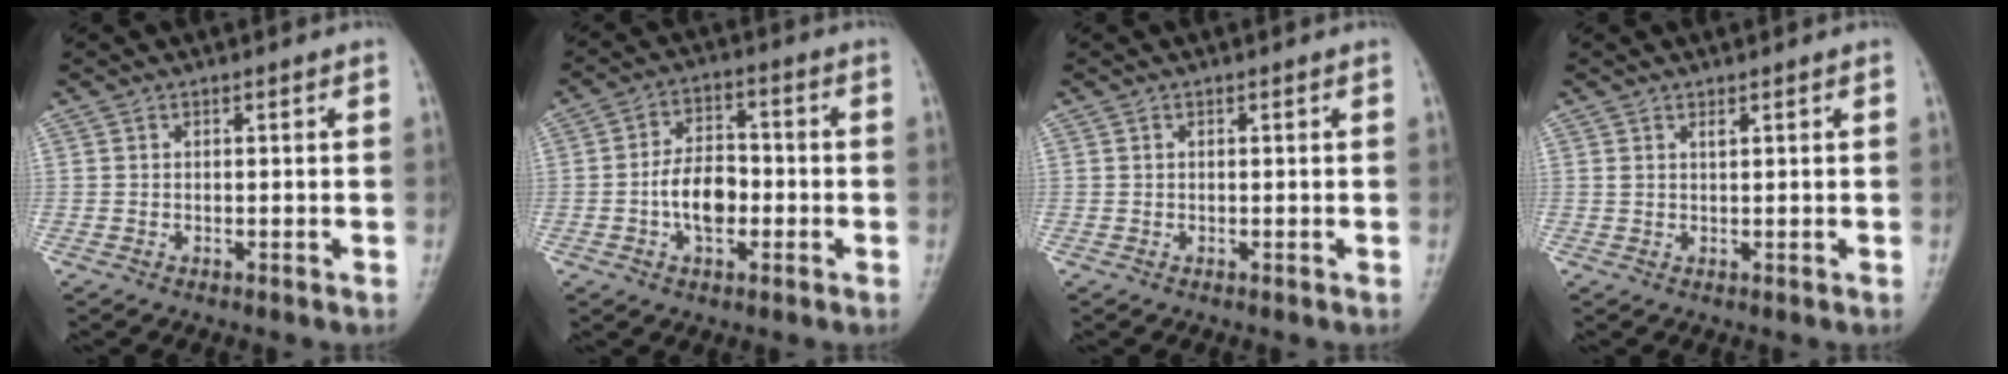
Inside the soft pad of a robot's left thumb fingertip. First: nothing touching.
{"total": 8.2, "force": [-1.8, 5.1, 6.2], "torque": [-0.089, 0.018, -0.041]}
{"total": 0.0}
{"total": 0.9, "force": [0.6, 0.2, 0.6], "torque": [-0.011, -0.002, 0.014]}